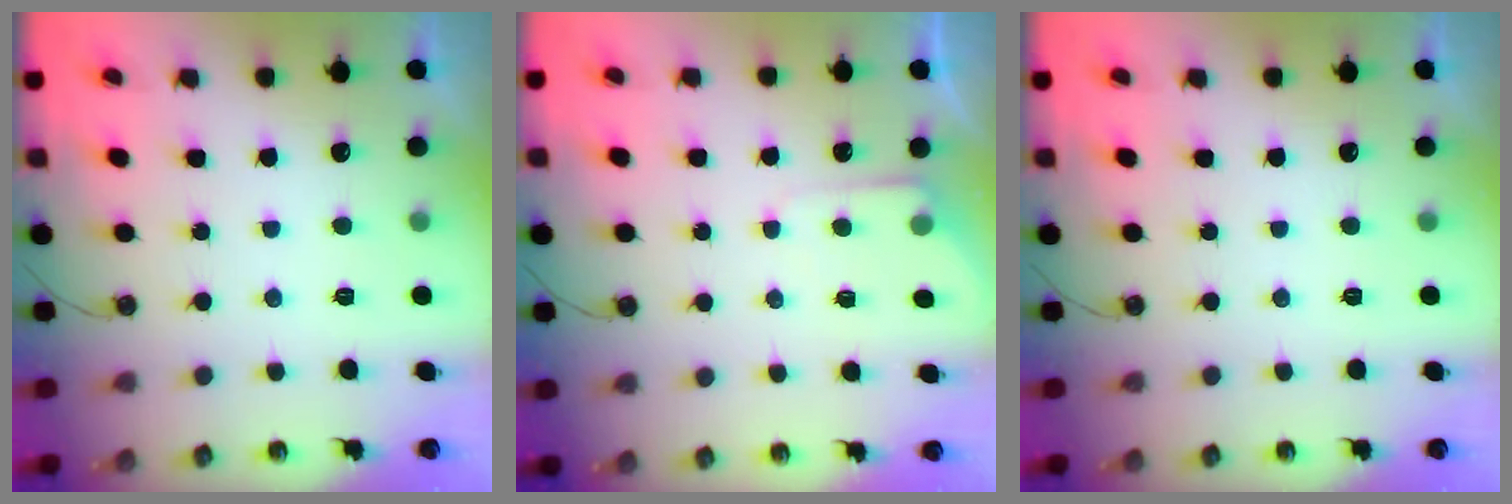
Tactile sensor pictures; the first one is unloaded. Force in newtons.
{"total": 3.9, "press": 3.9, "slide": 0.5}
{"total": 0.0}